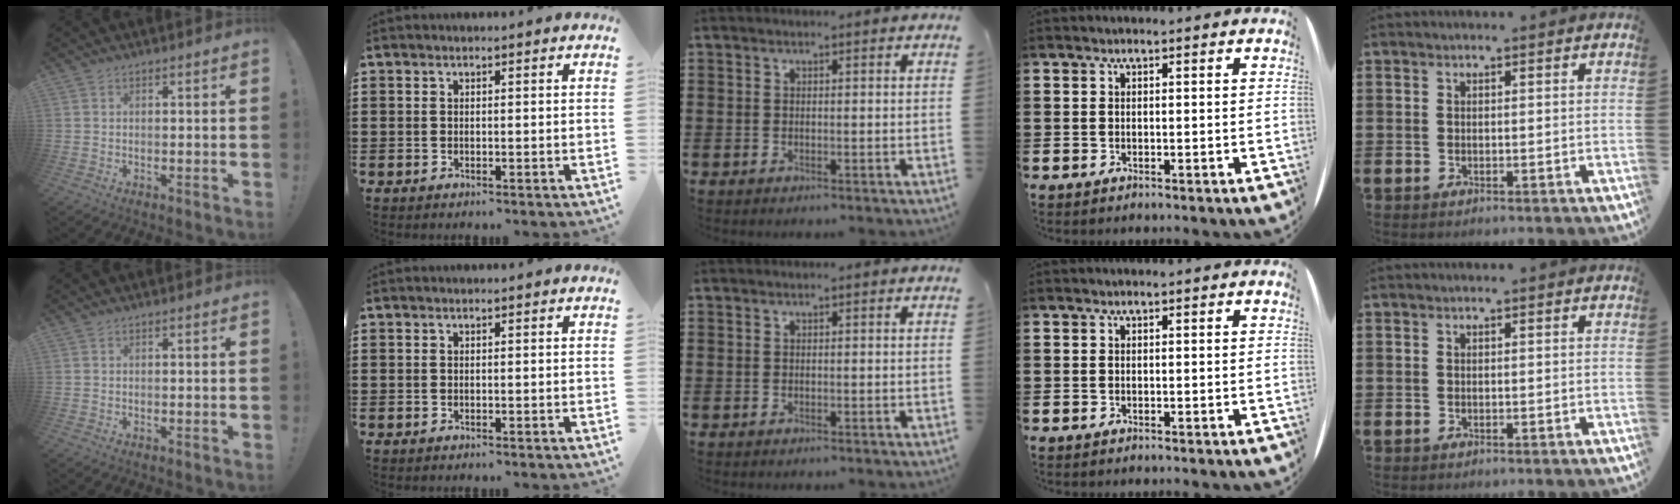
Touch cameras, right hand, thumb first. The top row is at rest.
{}